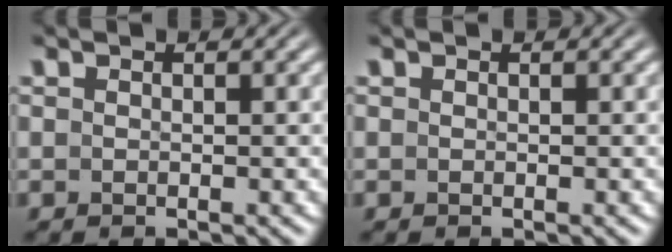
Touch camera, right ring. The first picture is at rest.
{"total": 0.0}